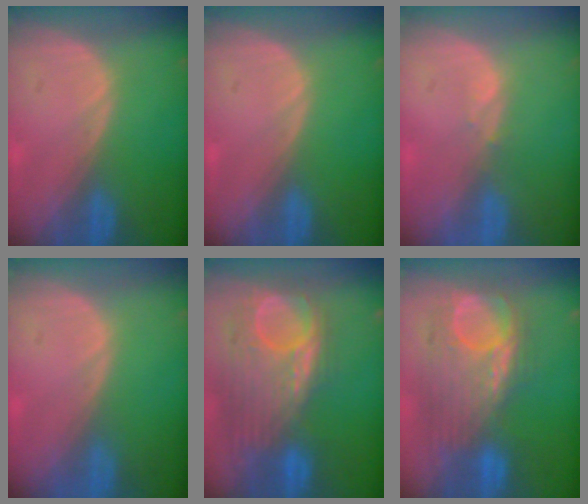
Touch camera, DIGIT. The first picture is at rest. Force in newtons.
{"total": 0.0}
{"total": 0.7, "press": 0.7, "slide": 0.2}
{"total": 0.0}
{"total": 12.0, "press": 10.4, "slide": 6.0}
{"total": 10.4, "press": 9.9, "slide": 3.0}